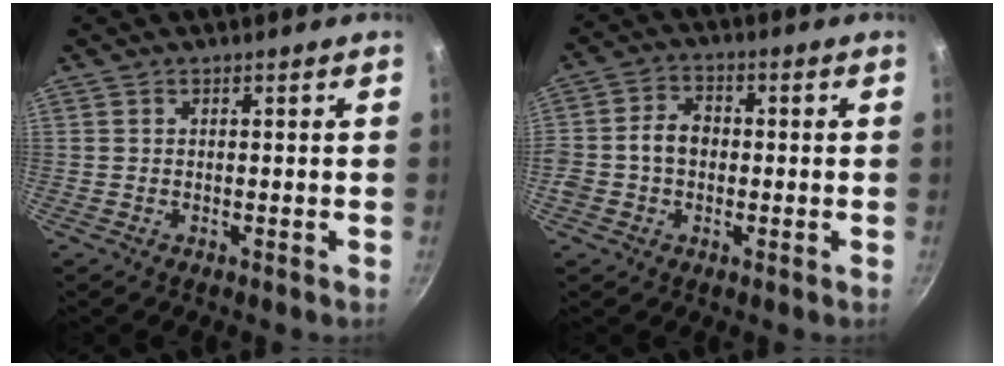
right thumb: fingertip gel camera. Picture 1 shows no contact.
{"total": 6.2, "force": [-0.6, 5.0, 3.7], "torque": [-0.045, 0.018, -0.020]}